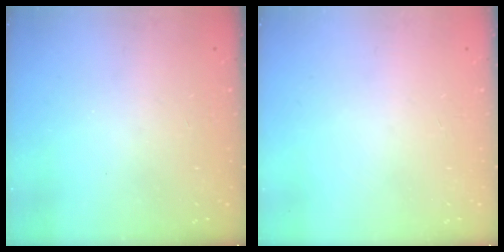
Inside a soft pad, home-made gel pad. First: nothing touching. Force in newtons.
{"total": 0.0}